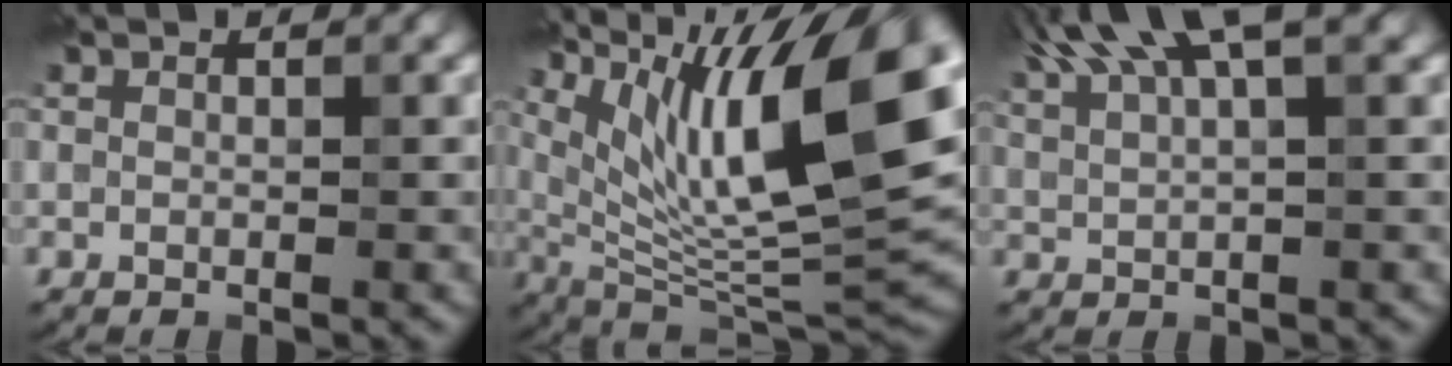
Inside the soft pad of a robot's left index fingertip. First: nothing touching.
{"total": 15.5, "force": [5.6, 5.5, 13.4], "torque": [-0.216, 0.004, 0.100]}
{"total": 7.5, "force": [4.8, 1.8, 5.4], "torque": [-0.091, 0.024, 0.081]}